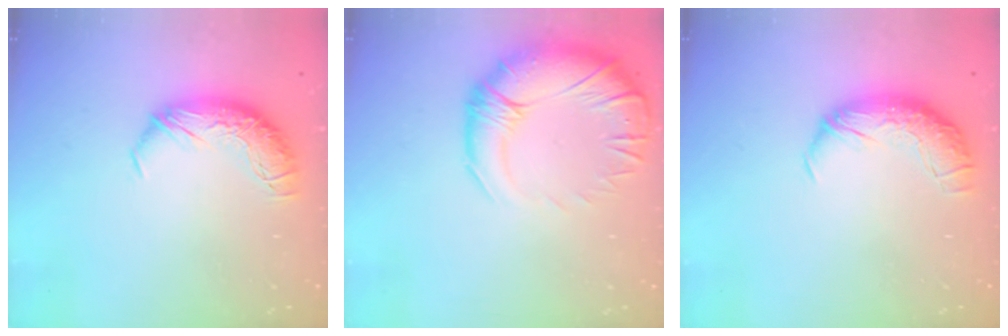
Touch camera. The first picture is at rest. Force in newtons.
{"total": 5.3, "press": 3.6, "slide": 3.8}
{"total": 2.3, "press": 1.0, "slide": 2.1}